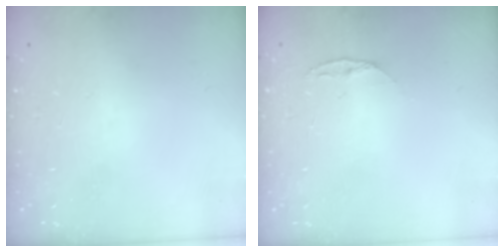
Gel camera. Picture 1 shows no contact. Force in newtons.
{"total": 4.1, "press": 4.1, "slide": 0.5}